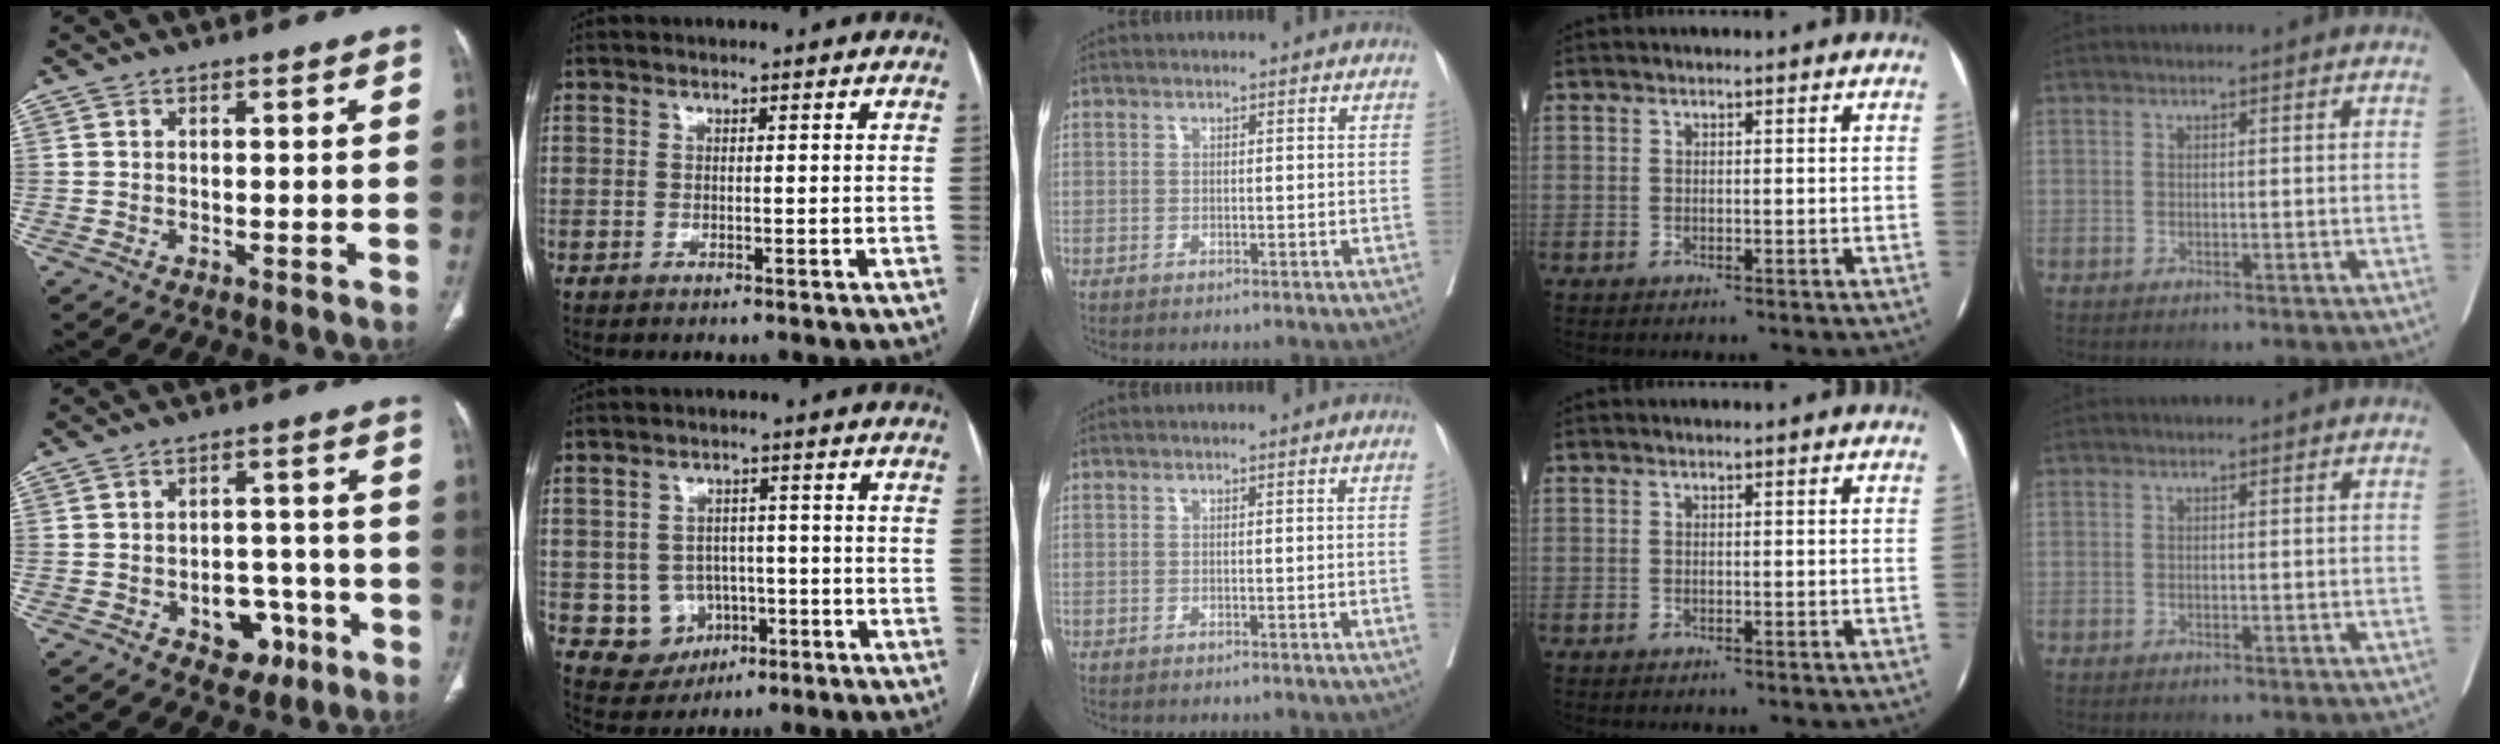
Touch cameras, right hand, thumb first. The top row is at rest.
{"thumb": {"total": 7.8, "force": [-3.5, 5.5, 4.2], "torque": [-0.022, 0.035, -0.042]}, "index": {"total": 6.3, "force": [-1.4, 6.0, 1.5], "torque": [-0.020, 0.015, -0.008]}, "middle": {"total": 0.8, "force": [-0.2, -0.2, 0.8], "torque": [-0.012, 0.000, -0.002]}}